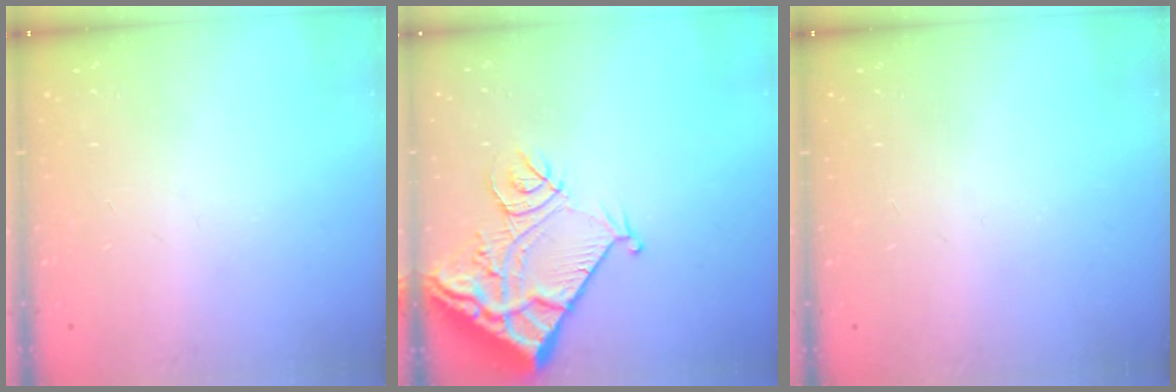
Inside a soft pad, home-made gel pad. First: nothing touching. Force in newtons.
{"total": 13.6, "press": 13.5, "slide": 1.7}
{"total": 0.0}